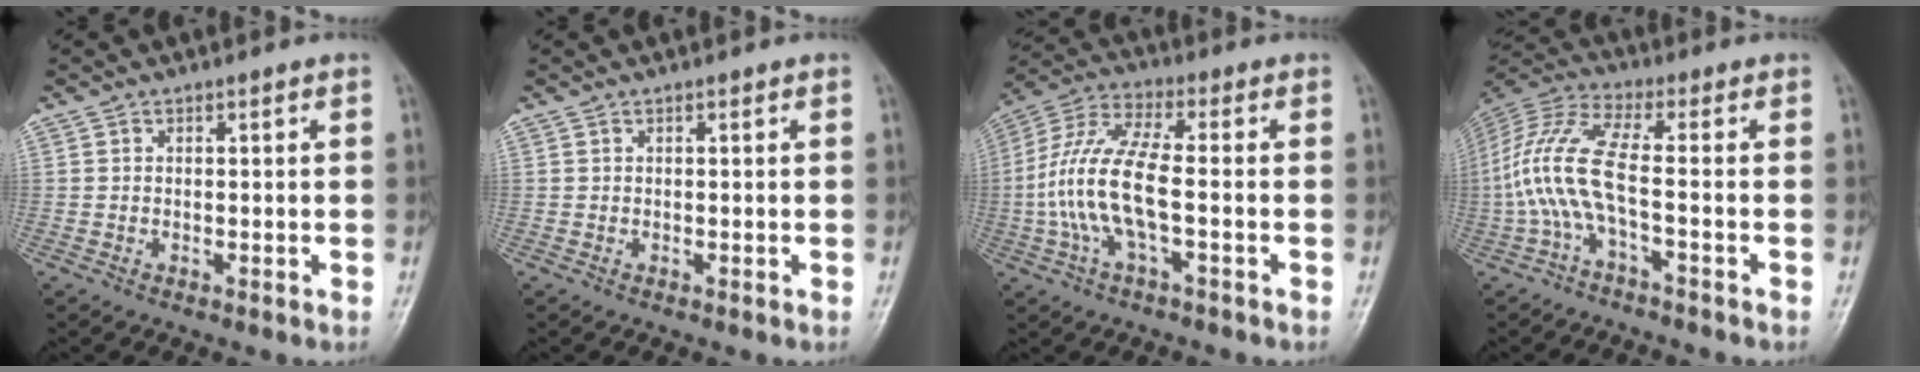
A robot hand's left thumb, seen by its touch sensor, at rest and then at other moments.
{"total": 0.0}
{"total": 13.2, "force": [-2.2, 4.5, 12.2], "torque": [-0.276, 0.034, -0.045]}
{"total": 11.6, "force": [-2.8, 2.7, 11.0], "torque": [-0.269, 0.040, -0.063]}